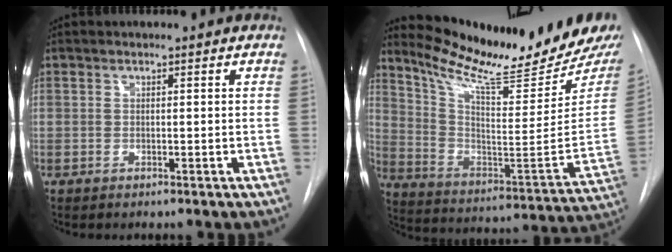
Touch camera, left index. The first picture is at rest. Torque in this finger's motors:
{"motor_torque": [0.44, -0.88, 0.04, 0.09]}